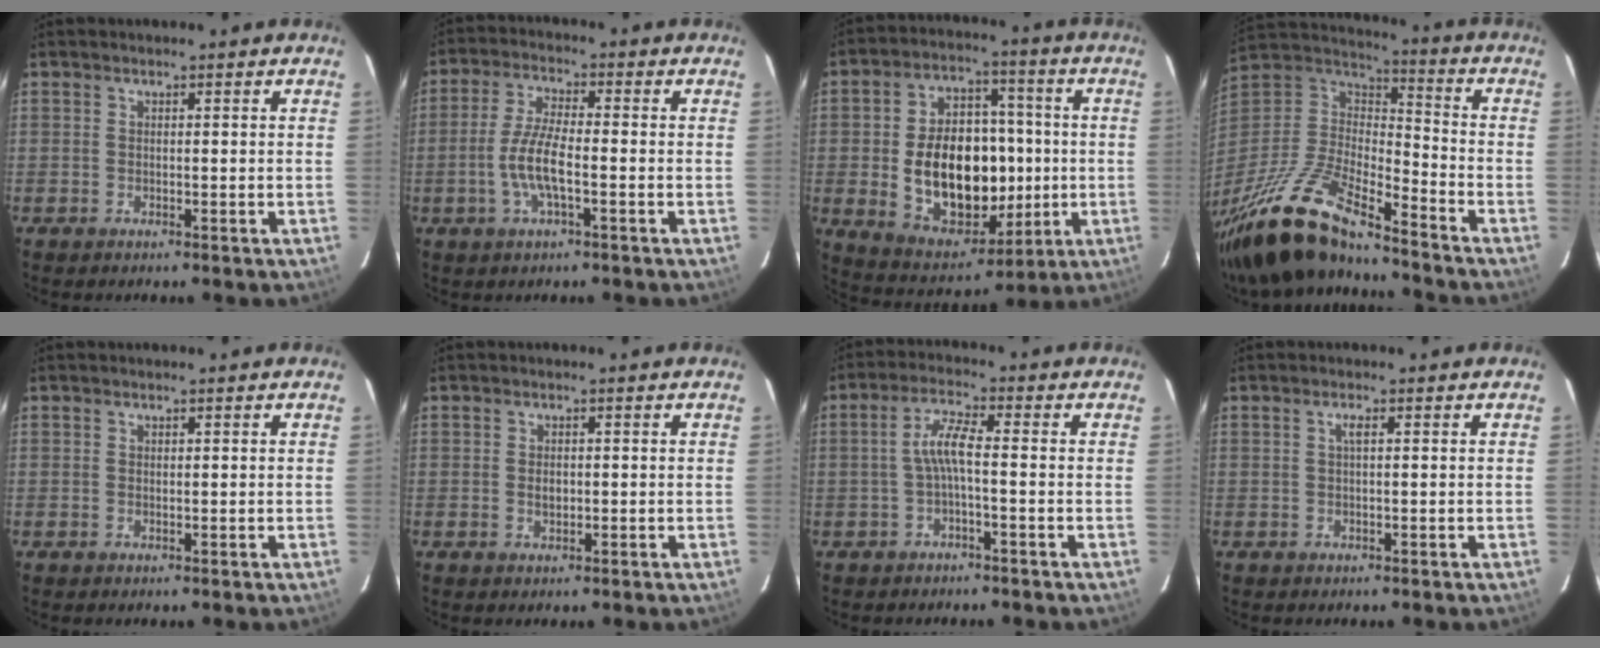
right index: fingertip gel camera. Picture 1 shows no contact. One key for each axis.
{"total": 7.4, "fx": -2.1, "fy": 1.8, "fz": 6.9, "tx": -0.146, "ty": 0.001, "tz": -0.042}
{"total": 20.0, "fx": -1.7, "fy": 13.2, "fz": 14.9, "tx": -0.281, "ty": 0.020, "tz": 0.001}
{"total": 21.5, "fx": -16.6, "fy": 5.2, "fz": 12.6, "tx": -0.266, "ty": -0.034, "tz": -0.307}
{"total": 0.0}
{"total": 1.7, "fx": 0.0, "fy": 1.2, "fz": 1.1, "tx": -0.019, "ty": 0.001, "tz": 0.000}
{"total": 4.4, "fx": -1.0, "fy": 0.5, "fz": 4.2, "tx": -0.091, "ty": 0.009, "tz": -0.018}
{"total": 1.2, "fx": 0.3, "fy": 0.1, "fz": 1.2, "tx": -0.022, "ty": 0.003, "tz": 0.003}